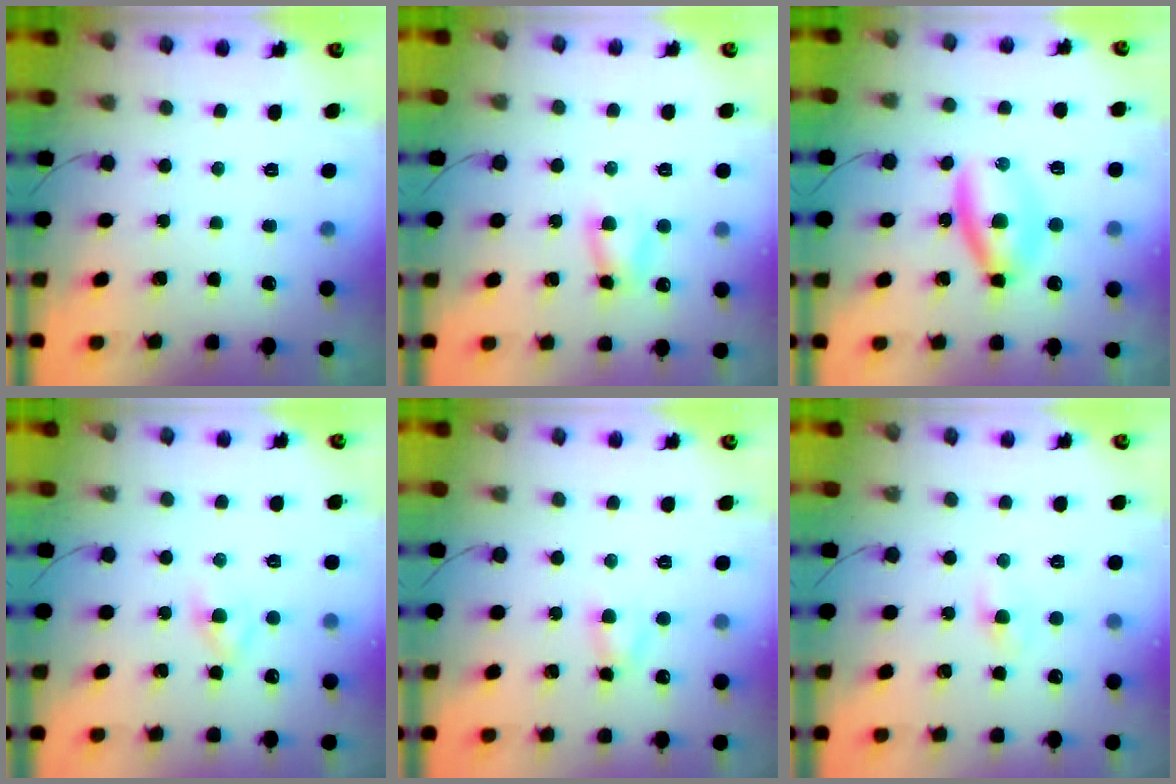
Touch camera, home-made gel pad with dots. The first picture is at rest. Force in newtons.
{"total": 5.2, "press": 5.2, "slide": 0.7}
{"total": 6.3, "press": 6.2, "slide": 1.3}
{"total": 2.6, "press": 2.4, "slide": 1.1}
{"total": 3.0, "press": 2.8, "slide": 0.9}
{"total": 2.2, "press": 1.9, "slide": 1.1}